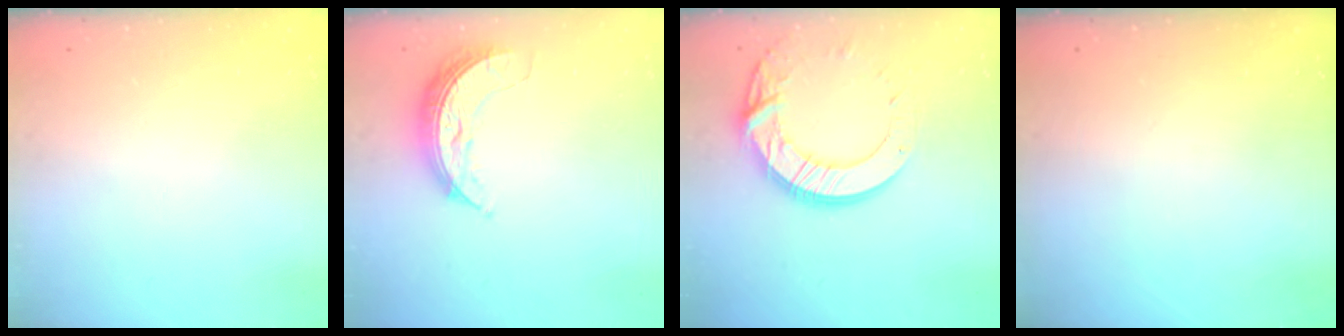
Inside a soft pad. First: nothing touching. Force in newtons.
{"total": 7.6, "press": 7.6, "slide": 0.1}
{"total": 16.7, "press": 16.7, "slide": 1.4}
{"total": 0.0}